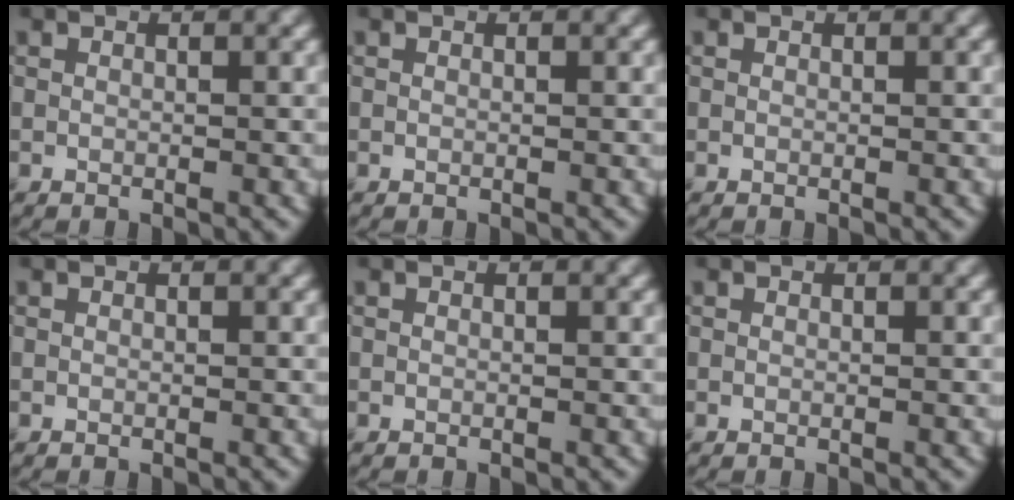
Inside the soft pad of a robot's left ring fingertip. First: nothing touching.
{"total": 0.0}
{"total": 0.0}
{"total": 0.0}
{"total": 0.0}
{"total": 0.0}